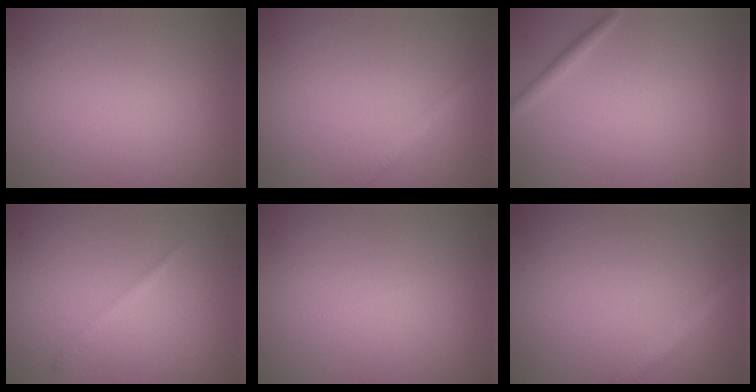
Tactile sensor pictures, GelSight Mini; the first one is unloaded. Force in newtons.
{"total": 1.4, "press": 1.4, "slide": 0.1}
{"total": 1.1, "press": 1.1, "slide": 0.0}
{"total": 0.9, "press": 0.9, "slide": 0.1}
{"total": 0.0}
{"total": 2.0, "press": 2.0, "slide": 0.0}